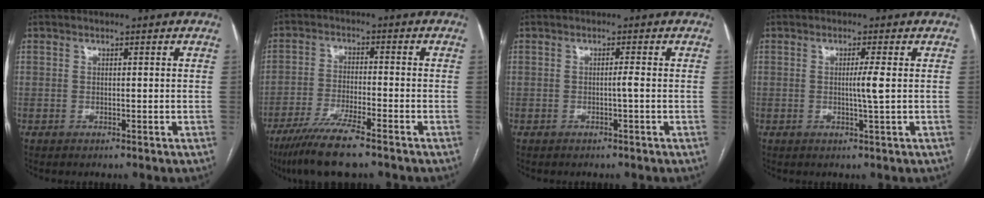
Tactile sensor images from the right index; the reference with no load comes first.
{"total": 9.2, "force": [-7.0, 0.5, 6.1], "torque": [-0.107, -0.025, -0.123]}
{"total": 0.9, "force": [-0.3, -0.3, 0.8], "torque": [-0.008, 0.002, -0.006]}
{"total": 2.5, "force": [0.0, -0.7, 2.4], "torque": [-0.041, -0.004, 0.000]}